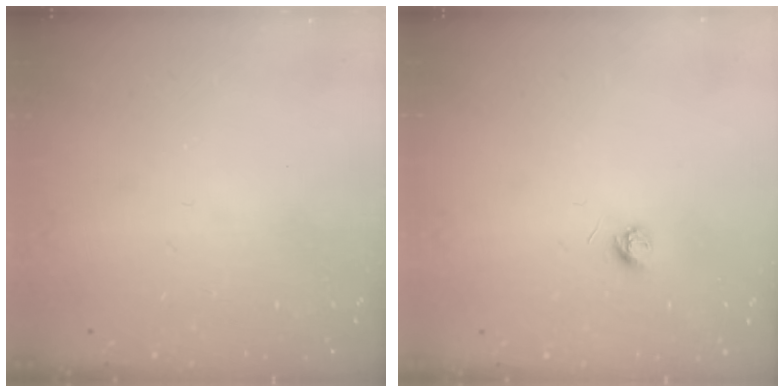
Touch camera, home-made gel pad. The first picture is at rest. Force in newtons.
{"total": 3.2, "press": 3.2, "slide": 0.4}